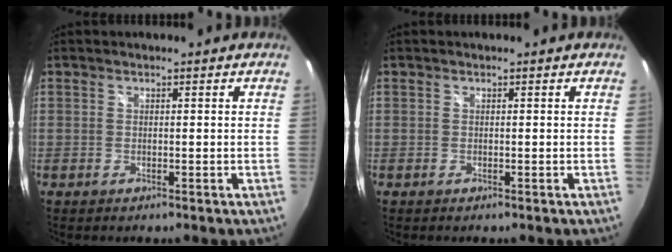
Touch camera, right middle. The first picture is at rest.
{"total": 0.0}